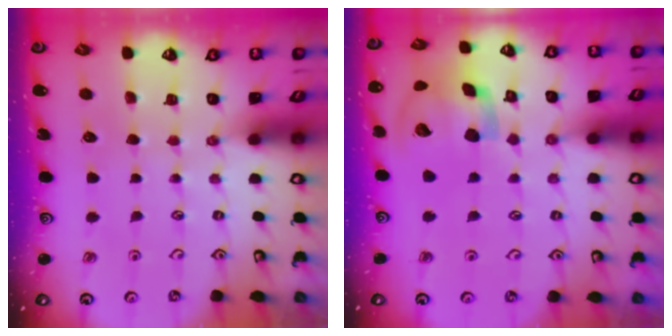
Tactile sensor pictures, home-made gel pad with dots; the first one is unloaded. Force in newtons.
{"total": 18.1, "press": 17.9, "slide": 2.9}